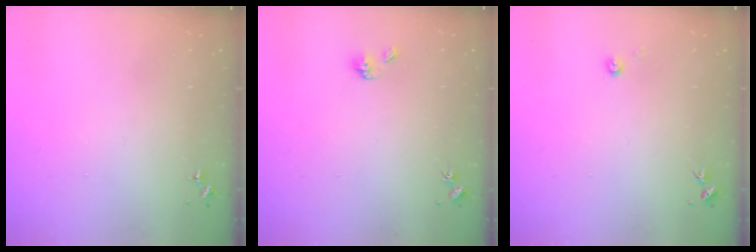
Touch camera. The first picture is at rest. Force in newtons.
{"total": 5.3, "press": 4.7, "slide": 2.3}
{"total": 3.5, "press": 3.5, "slide": 0.2}